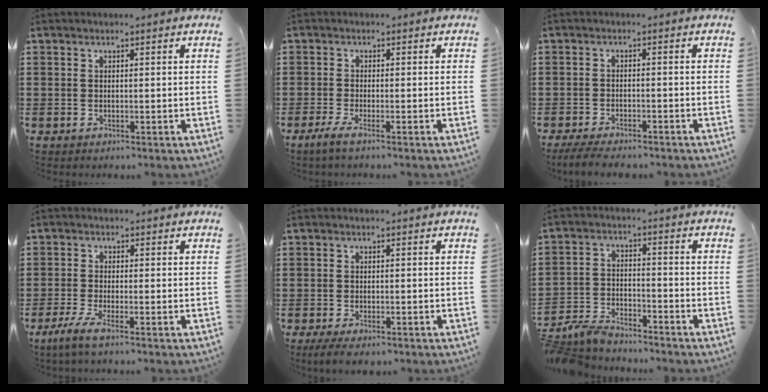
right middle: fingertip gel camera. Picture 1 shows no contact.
{"total": 1.7, "force": [-1.1, 0.2, 1.3], "torque": [-0.032, -0.003, -0.023]}
{"total": 3.1, "force": [-2.9, 0.2, 1.0], "torque": [-0.026, -0.005, -0.061]}
{"total": 3.1, "force": [-2.0, 0.2, 2.3], "torque": [-0.062, -0.011, -0.042]}
{"total": 1.8, "force": [-1.5, 0.3, 1.0], "torque": [-0.026, -0.004, -0.030]}
{"total": 5.4, "force": [-5.1, 1.0, 1.3], "torque": [-0.042, 0.002, -0.107]}